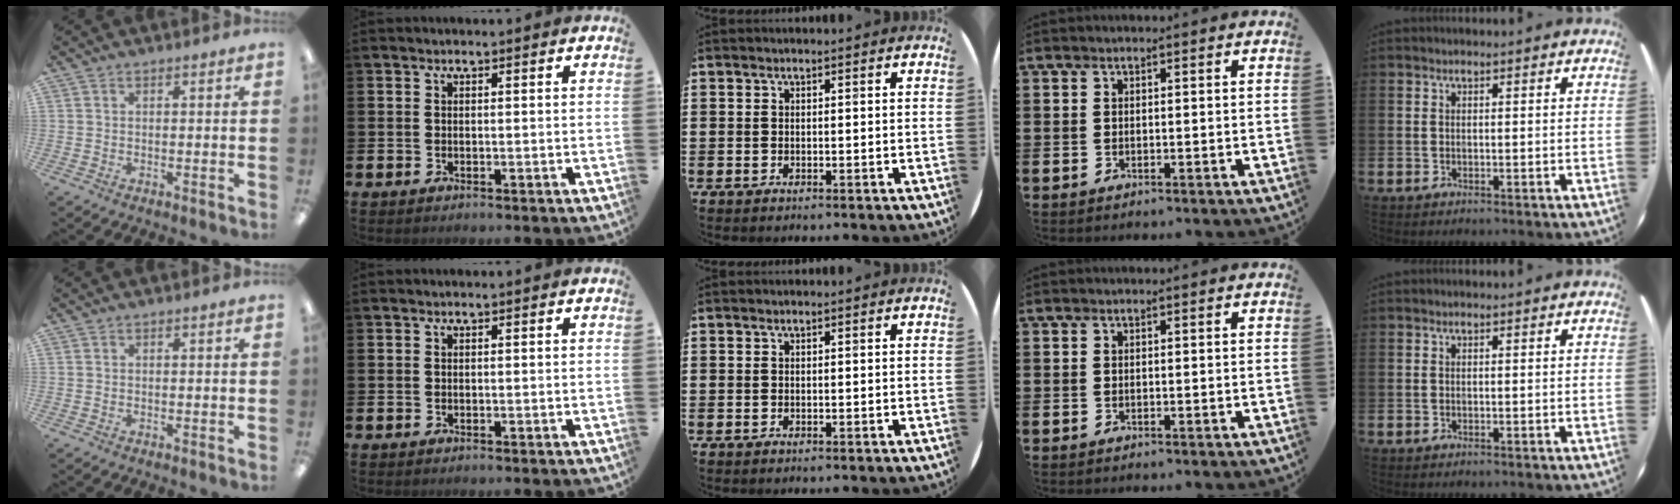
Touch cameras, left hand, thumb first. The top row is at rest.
{}